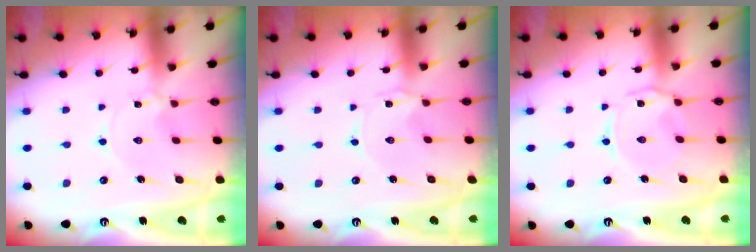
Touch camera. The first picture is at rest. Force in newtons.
{"total": 0.0}
{"total": 2.2, "press": 2.2, "slide": 0.6}